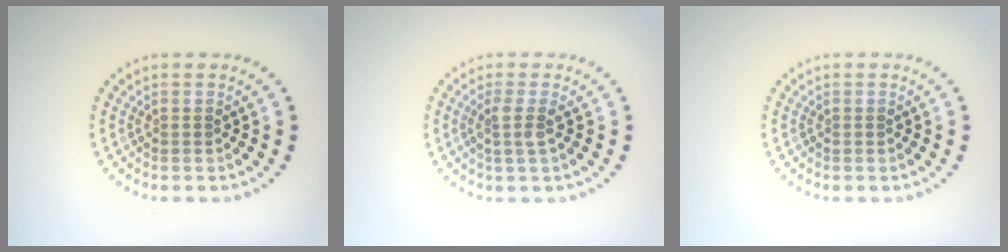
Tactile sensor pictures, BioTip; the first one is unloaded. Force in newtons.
{"total": 1.8, "press": 1.3, "slide": 1.2}
{"total": 0.0}